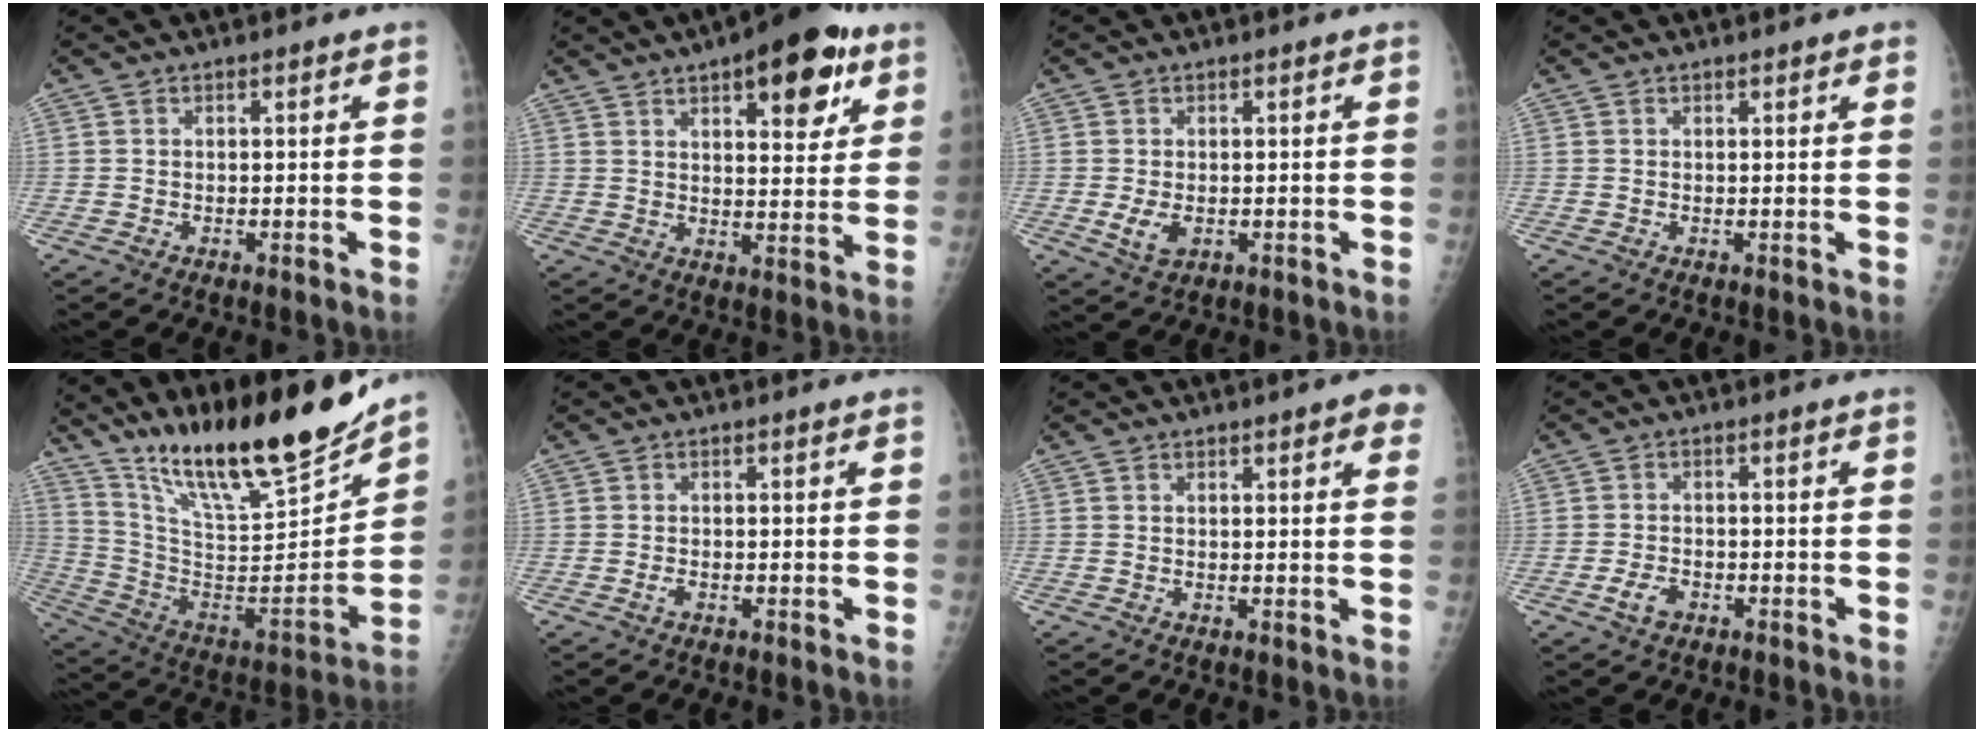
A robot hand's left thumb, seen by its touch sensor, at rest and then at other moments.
{"total": 15.2, "force": [8.0, 6.2, 11.4], "torque": [-0.114, -0.025, 0.108]}
{"total": 3.4, "force": [-0.4, 2.2, 2.6], "torque": [-0.047, -0.008, 0.000]}
{"total": 1.1, "force": [0.9, 0.5, 0.4], "torque": [0.005, -0.004, 0.007]}
{"total": 25.0, "force": [20.0, 4.8, 14.1], "torque": [-0.203, -0.105, 0.347]}
{"total": 0.8, "force": [-0.3, 0.4, 0.6], "torque": [-0.013, -0.001, -0.006]}
{"total": 5.3, "force": [3.2, 1.7, 3.8], "torque": [-0.022, -0.004, 0.033]}
{"total": 2.9, "force": [-1.4, 1.9, 1.7], "torque": [-0.033, 0.005, -0.024]}